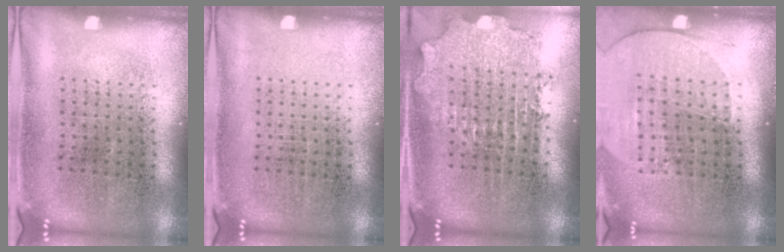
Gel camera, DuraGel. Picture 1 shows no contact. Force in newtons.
{"total": 0.0}
{"total": 2.1, "press": 1.6, "slide": 1.4}
{"total": 1.7, "press": 1.5, "slide": 0.7}